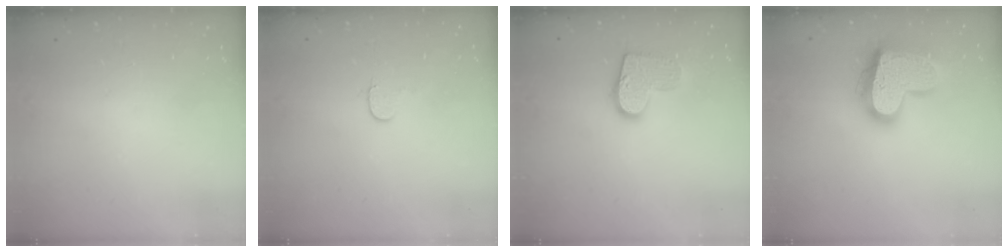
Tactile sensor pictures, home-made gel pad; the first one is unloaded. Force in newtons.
{"total": 4.4, "press": 4.4, "slide": 0.3}
{"total": 12.0, "press": 11.9, "slide": 0.7}
{"total": 20.4, "press": 20.3, "slide": 1.7}